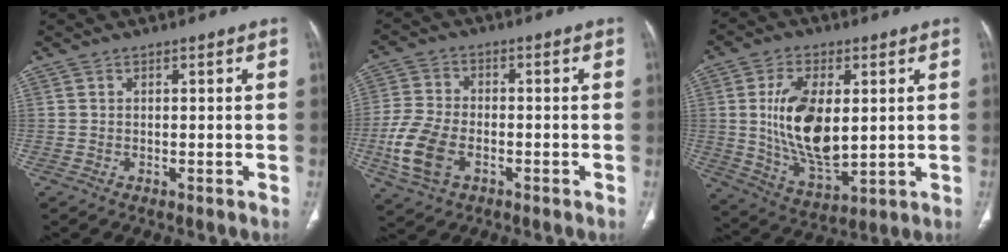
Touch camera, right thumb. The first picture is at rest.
{"total": 10.4, "force": [-3.4, 6.6, 7.4], "torque": [-0.166, 0.007, -0.066]}
{"total": 15.7, "force": [1.9, 8.2, 13.3], "torque": [-0.233, -0.019, 0.046]}